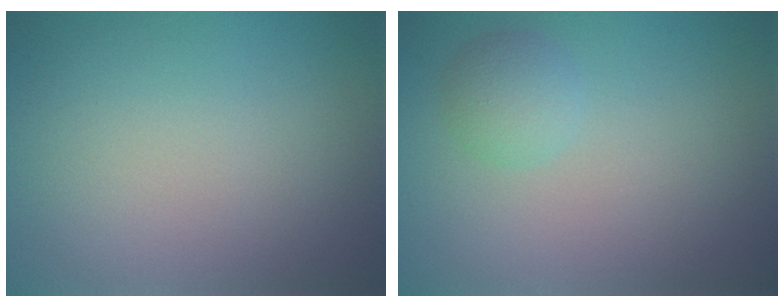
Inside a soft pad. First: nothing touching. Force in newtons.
{"total": 1.9, "press": 1.9, "slide": 0.1}